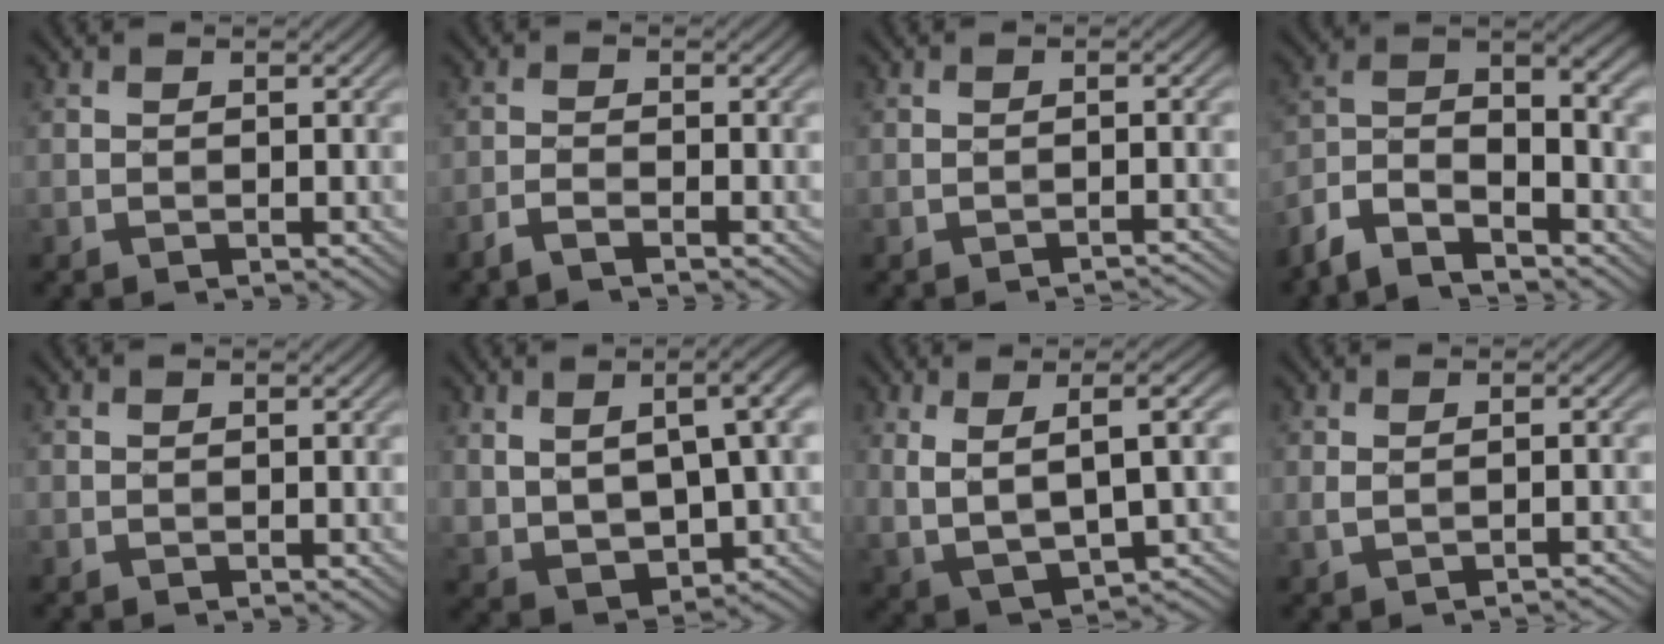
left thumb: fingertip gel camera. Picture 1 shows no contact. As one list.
[{"total": 2.1, "force": [-1.7, 0.2, 1.2], "torque": [-0.025, 0.000, -0.042]}, {"total": 2.0, "force": [-1.4, 0.3, 1.4], "torque": [-0.012, 0.012, -0.032]}, {"total": 8.8, "force": [-5.6, 3.4, 5.8], "torque": [-0.109, -0.003, -0.128]}, {"total": 0.0}, {"total": 10.4, "force": [2.2, 5.3, 8.7], "torque": [-0.179, -0.010, 0.057]}, {"total": 8.2, "force": [2.1, 2.9, 7.4], "torque": [-0.160, -0.003, 0.046]}, {"total": 2.3, "force": [-0.6, 0.7, 2.1], "torque": [-0.031, 0.004, -0.016]}]